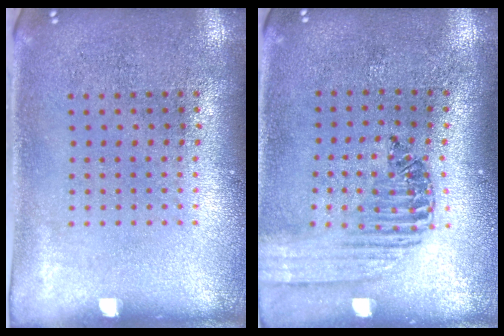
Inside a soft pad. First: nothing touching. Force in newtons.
{"total": 1.3, "press": 1.3, "slide": 0.4}